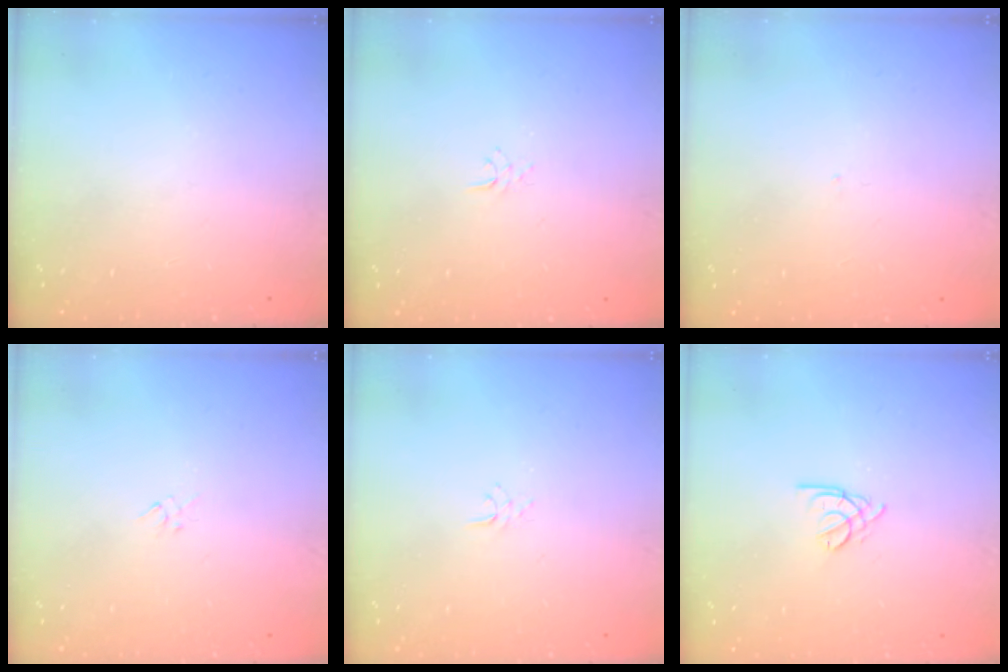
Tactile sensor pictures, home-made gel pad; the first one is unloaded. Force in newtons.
{"total": 2.9, "press": 2.9, "slide": 0.3}
{"total": 0.0}
{"total": 2.3, "press": 2.2, "slide": 0.6}
{"total": 2.9, "press": 2.9, "slide": 0.3}
{"total": 1.6, "press": 1.5, "slide": 0.5}